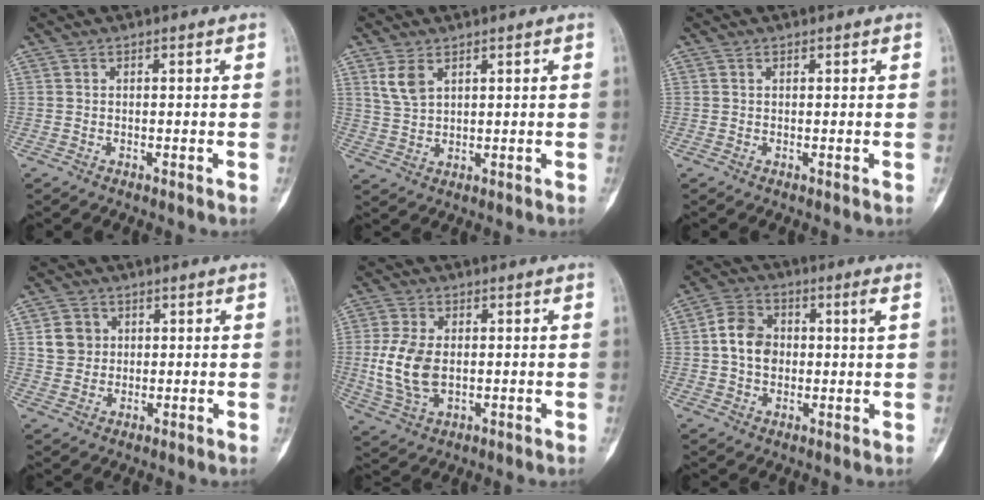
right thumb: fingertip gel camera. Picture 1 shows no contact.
{"total": 4.6, "force": [2.3, 2.6, 3.0], "torque": [-0.056, -0.006, 0.055]}
{"total": 0.0}
{"total": 5.2, "force": [1.3, 4.7, 1.8], "torque": [-0.008, -0.002, 0.024]}
{"total": 10.1, "force": [-0.1, 6.3, 7.9], "torque": [-0.164, -0.003, 0.006]}
{"total": 8.5, "force": [1.1, 5.5, 6.4], "torque": [-0.100, 0.017, 0.017]}